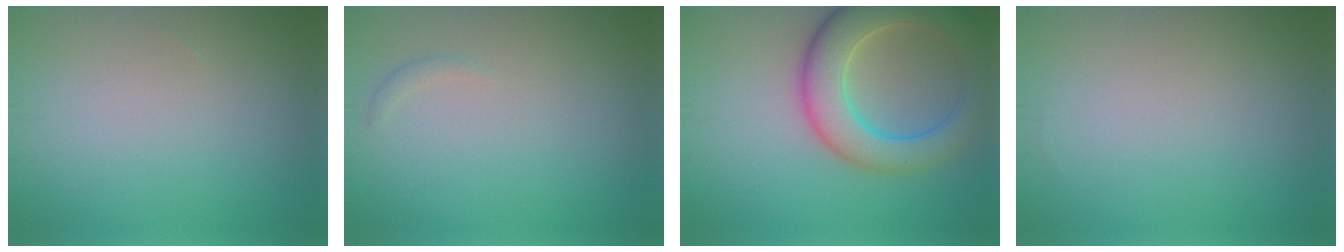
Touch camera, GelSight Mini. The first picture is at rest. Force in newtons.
{"total": 0.6, "press": 0.6, "slide": 0.0}
{"total": 8.7, "press": 8.7, "slide": 0.5}
{"total": 0.0}